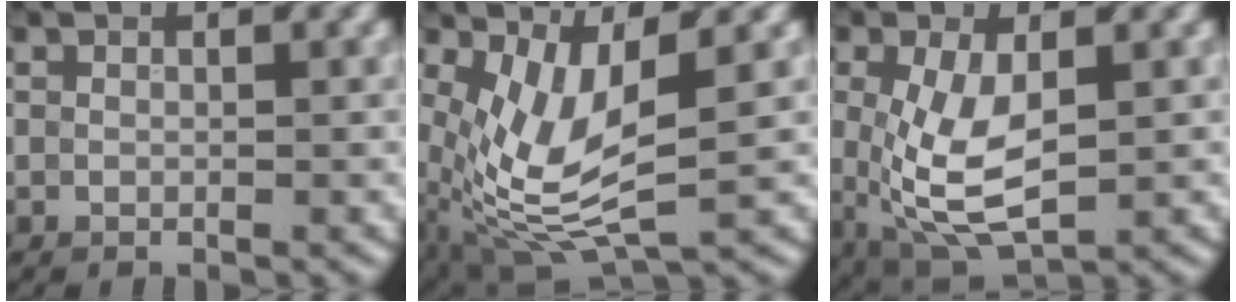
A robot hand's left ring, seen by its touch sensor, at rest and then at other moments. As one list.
[{"total": 8.0, "force": [0.1, 3.4, 7.2], "torque": [-0.171, -0.010, 0.004]}, {"total": 7.0, "force": [-0.2, 3.2, 6.2], "torque": [-0.148, -0.009, 0.000]}]